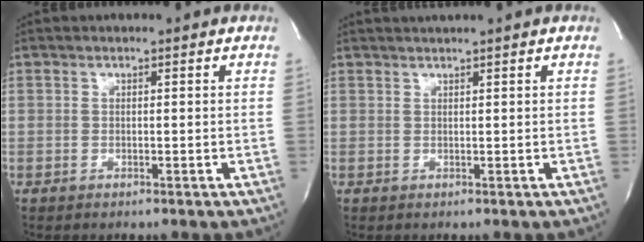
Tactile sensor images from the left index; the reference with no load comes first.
{"total": 1.7, "force": [1.3, -0.7, 0.7], "torque": [-0.007, 0.007, 0.029]}